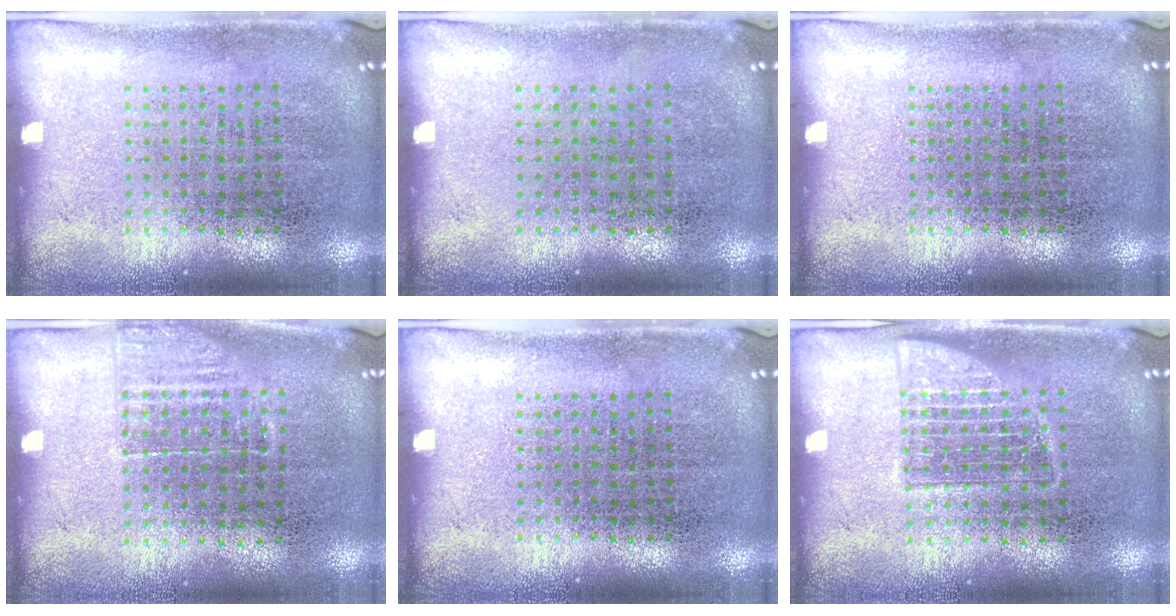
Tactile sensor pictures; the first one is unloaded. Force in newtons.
{"total": 0.0}
{"total": 0.0}
{"total": 1.3, "press": 1.1, "slide": 0.6}
{"total": 0.0}
{"total": 1.0, "press": 1.0, "slide": 0.2}